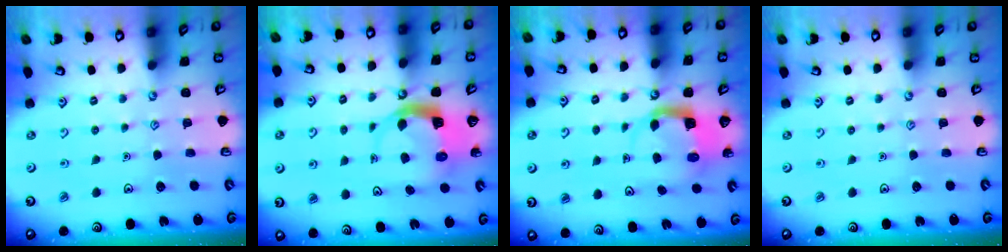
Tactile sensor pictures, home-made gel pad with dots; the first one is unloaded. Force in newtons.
{"total": 5.2, "press": 5.1, "slide": 0.6}
{"total": 4.4, "press": 4.4, "slide": 0.3}
{"total": 0.0}